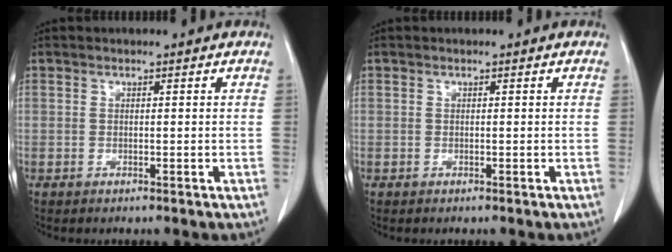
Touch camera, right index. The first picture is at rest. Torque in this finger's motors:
{"motor_torque": [0.00, 0.00, 0.00, 0.00]}